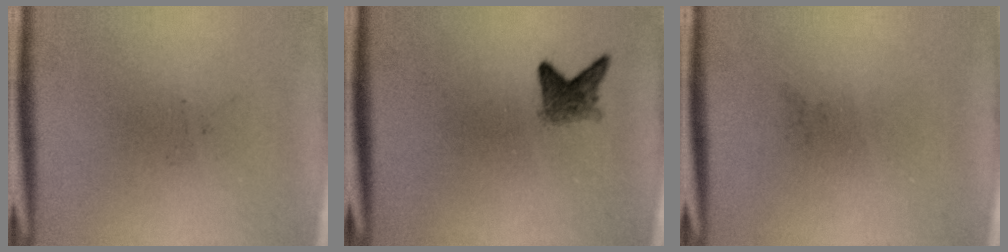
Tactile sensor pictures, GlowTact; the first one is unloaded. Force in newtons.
{"total": 2.6}
{"total": 0.0}